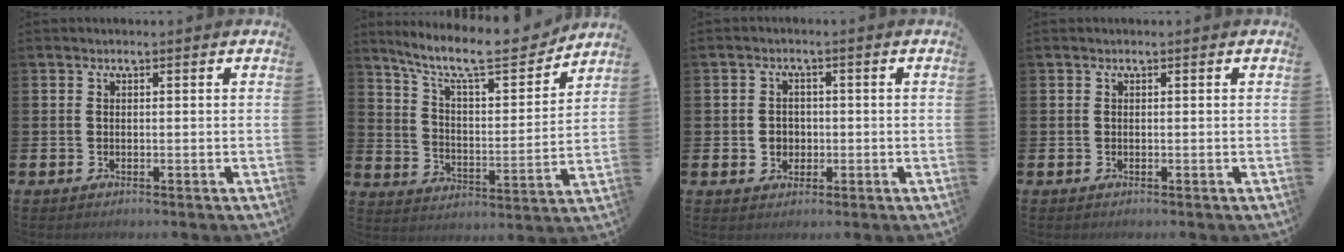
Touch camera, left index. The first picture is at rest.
{"total": 11.2, "force": [9.8, 2.2, 5.0], "torque": [-0.122, -0.063, 0.165]}
{"total": 2.4, "force": [-0.2, 2.3, 0.7], "torque": [-0.012, 0.006, -0.011]}
{"total": 0.0}